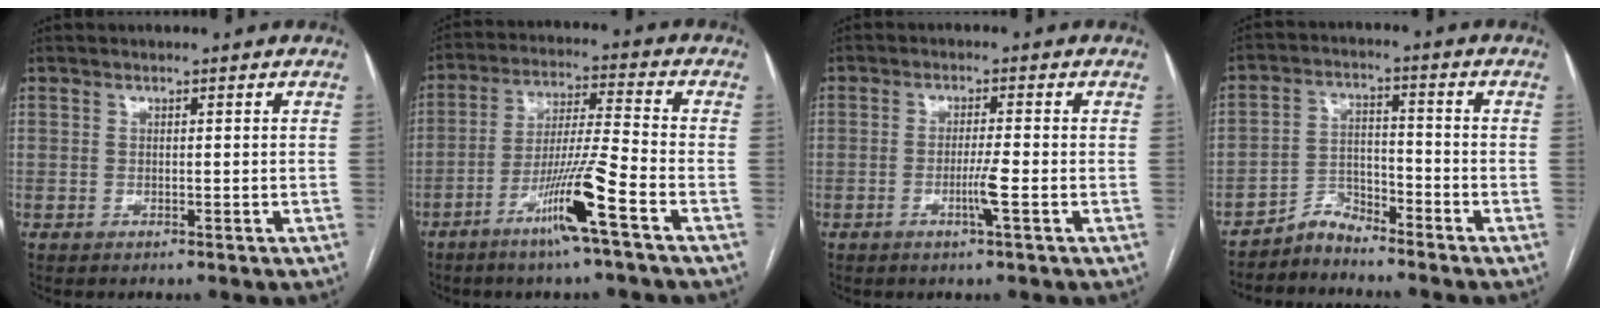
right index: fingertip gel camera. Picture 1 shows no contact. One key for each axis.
{"total": 10.9, "fx": -5.7, "fy": -1.2, "fz": 9.1, "tx": -0.172, "ty": -0.010, "tz": -0.110}
{"total": 3.4, "fx": -1.2, "fy": -0.5, "fz": 3.2, "tx": -0.060, "ty": -0.005, "tz": -0.023}
{"total": 4.3, "fx": -4.2, "fy": 1.2, "fz": 0.1, "tx": 0.002, "ty": 0.002, "tz": -0.077}